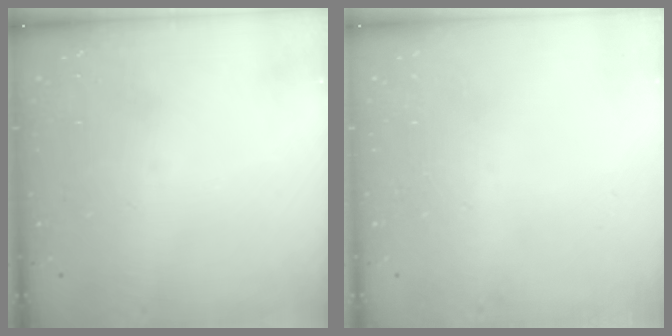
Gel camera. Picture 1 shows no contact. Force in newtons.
{"total": 0.0}